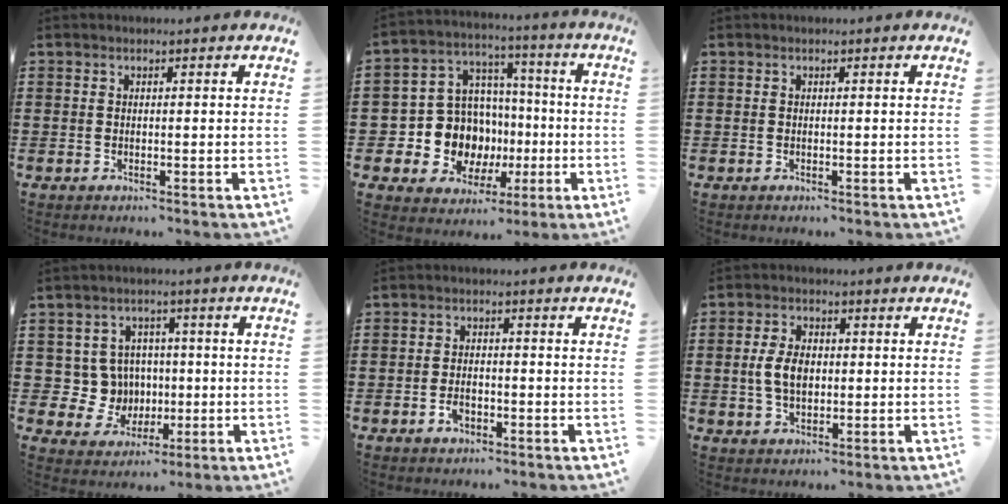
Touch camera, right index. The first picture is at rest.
{"total": 11.2, "force": [-1.9, 10.1, 4.4], "torque": [-0.129, 0.001, -0.025]}
{"total": 0.0}
{"total": 6.9, "force": [0.3, 6.6, 1.7], "torque": [-0.056, 0.012, 0.011]}
{"total": 2.4, "force": [-1.1, 1.4, 1.6], "torque": [-0.031, 0.002, -0.021]}
{"total": 5.3, "force": [0.2, 3.3, 4.1], "torque": [-0.100, 0.006, -0.002]}